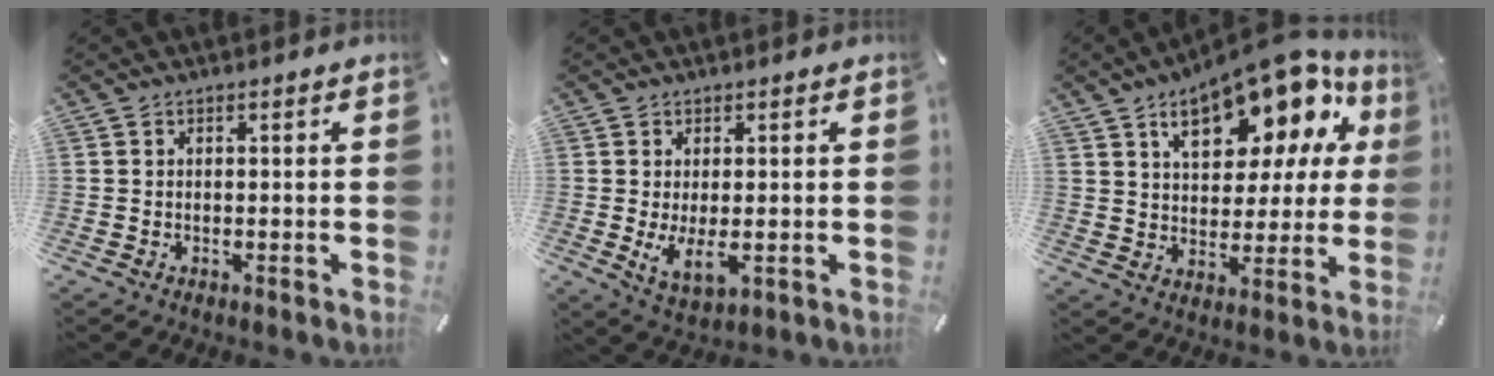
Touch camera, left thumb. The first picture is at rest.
{"total": 6.3, "force": [-0.5, 2.9, 5.6], "torque": [-0.105, -0.016, -0.010]}
{"total": 18.5, "force": [11.2, 9.4, 11.4], "torque": [-0.170, -0.065, 0.188]}